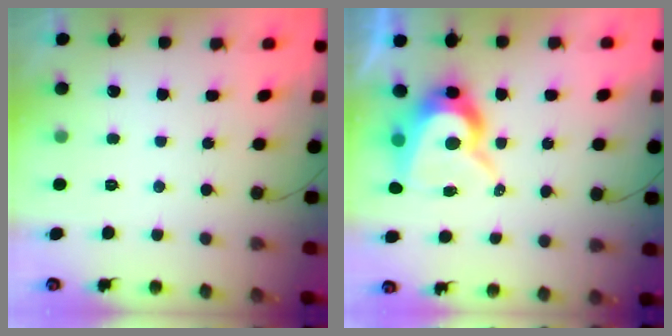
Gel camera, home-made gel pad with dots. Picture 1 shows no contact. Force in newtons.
{"total": 11.7, "press": 11.6, "slide": 1.2}